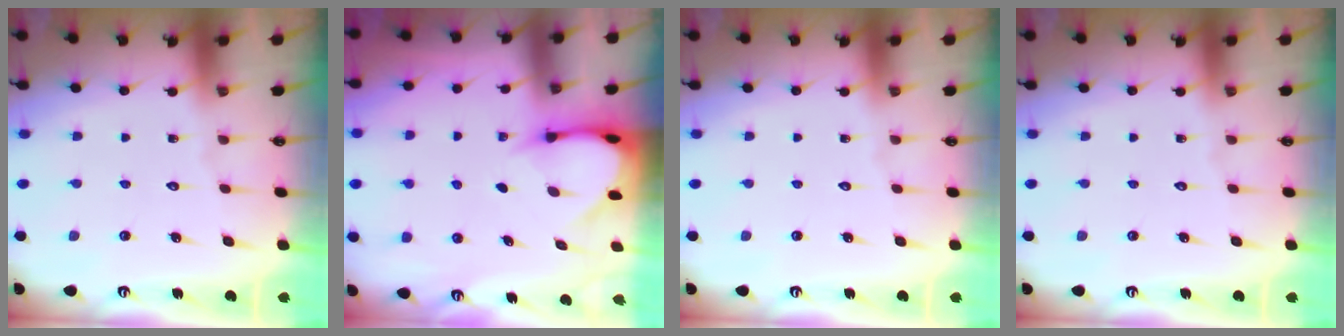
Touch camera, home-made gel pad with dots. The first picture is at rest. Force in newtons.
{"total": 3.7, "press": 3.7, "slide": 0.1}
{"total": 0.0}
{"total": 0.0}